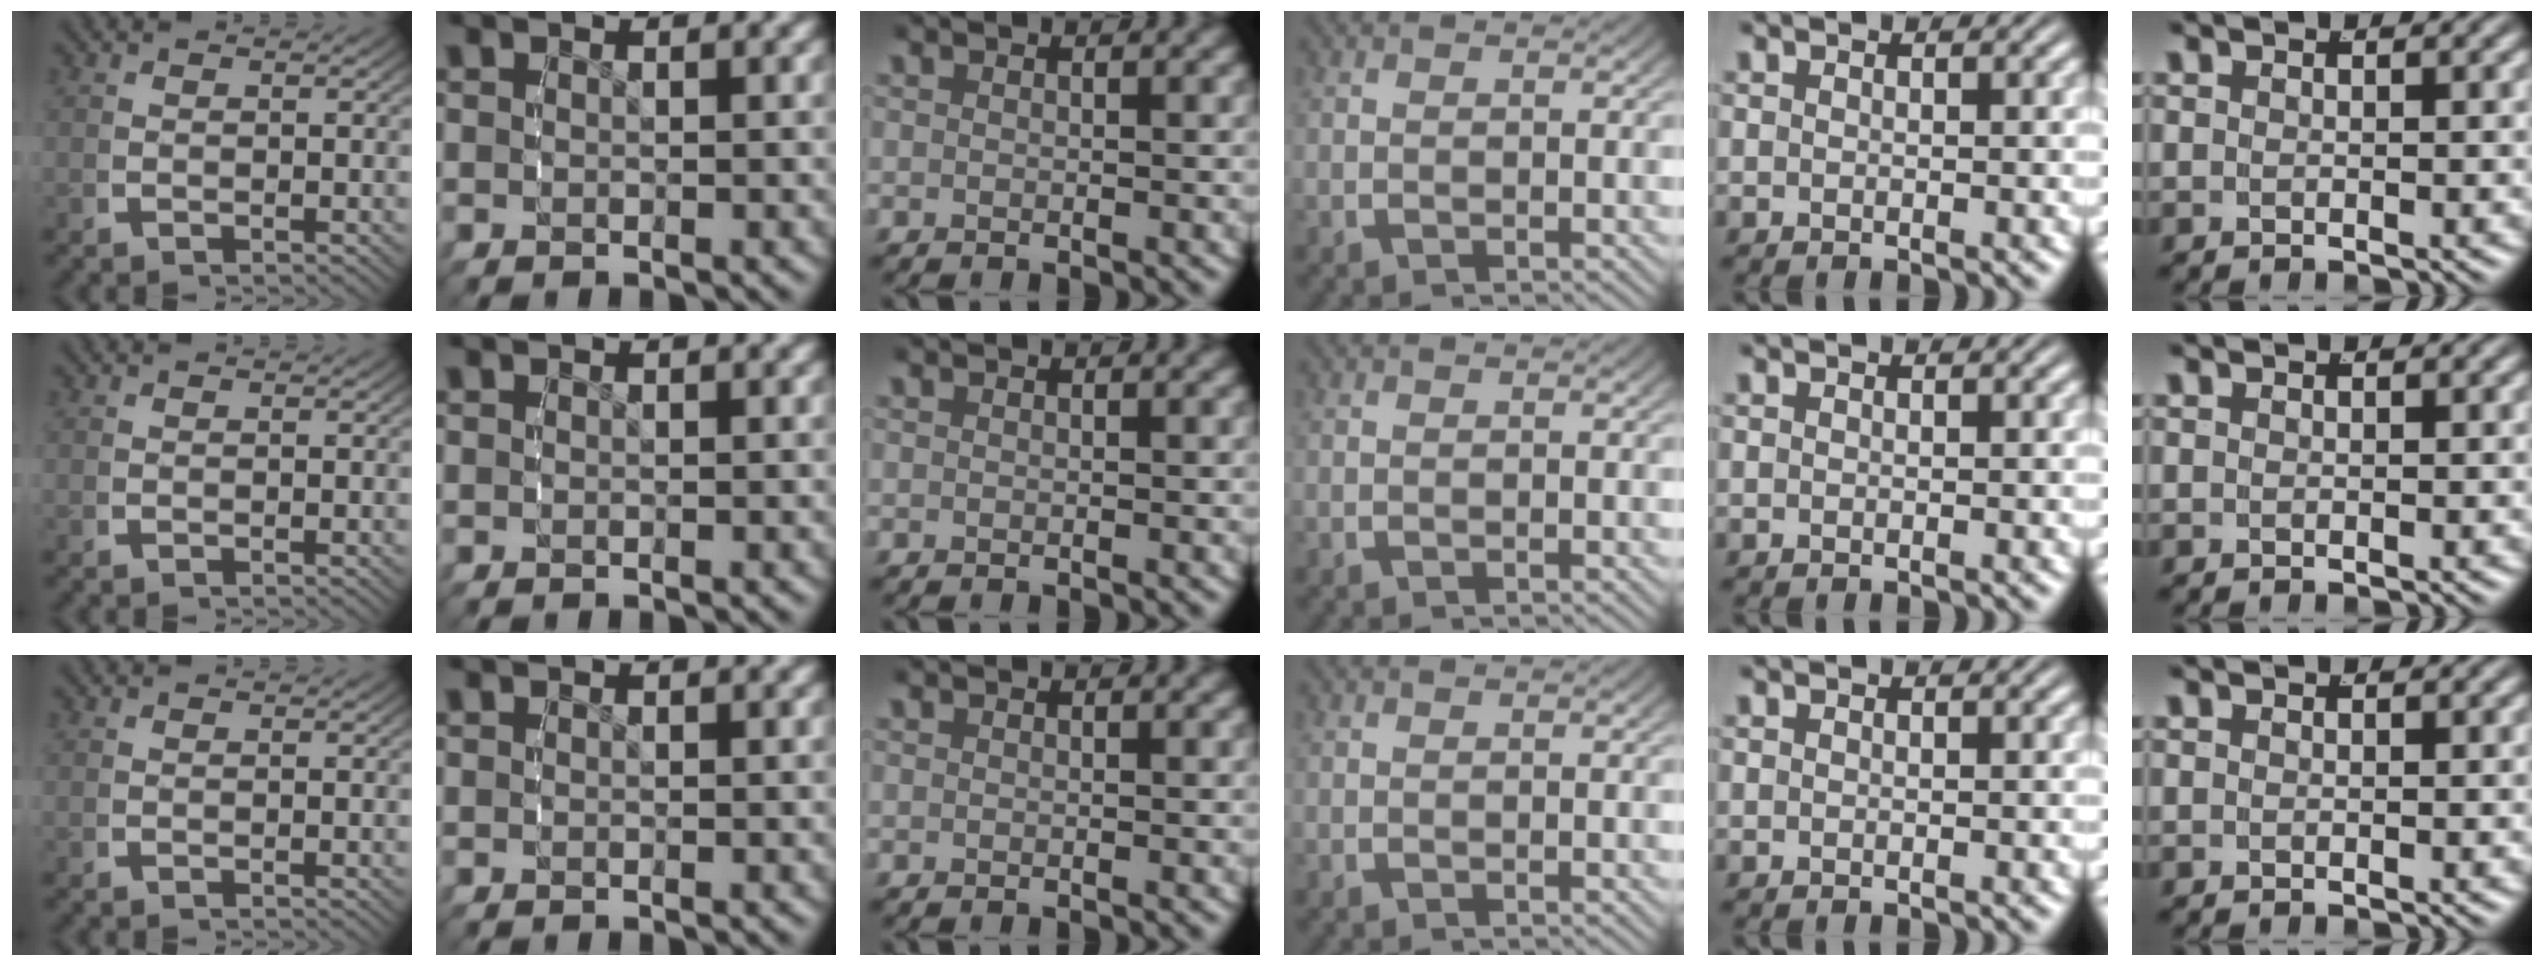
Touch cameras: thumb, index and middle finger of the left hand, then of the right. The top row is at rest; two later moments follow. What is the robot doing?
{"motion": "reach", "object": "backpack"}